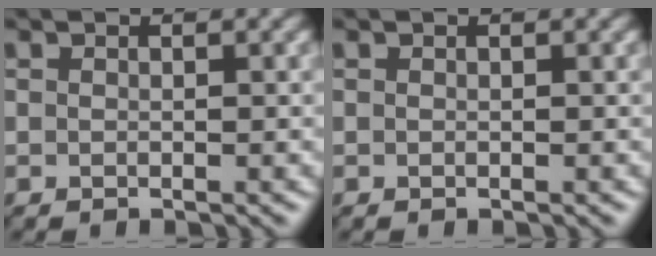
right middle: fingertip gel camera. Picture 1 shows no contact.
{"total": 0.0}